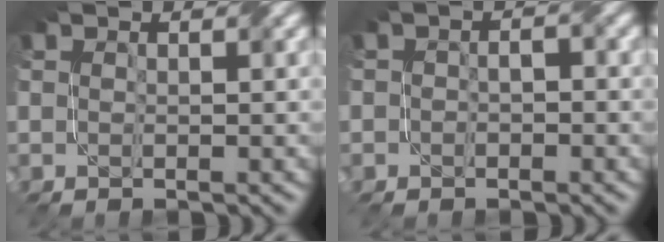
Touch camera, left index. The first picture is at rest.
{"total": 1.5, "force": [-0.8, 0.8, 0.9], "torque": [-0.010, 0.002, -0.013]}